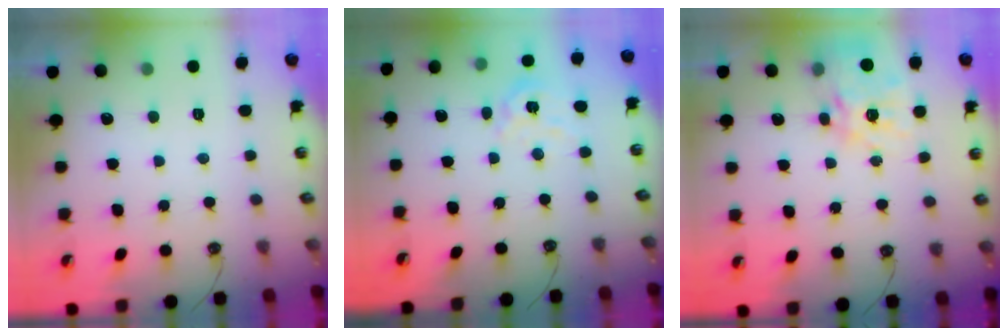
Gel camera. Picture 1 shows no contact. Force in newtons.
{"total": 7.0, "press": 6.9, "slide": 0.6}
{"total": 15.4, "press": 15.3, "slide": 1.3}